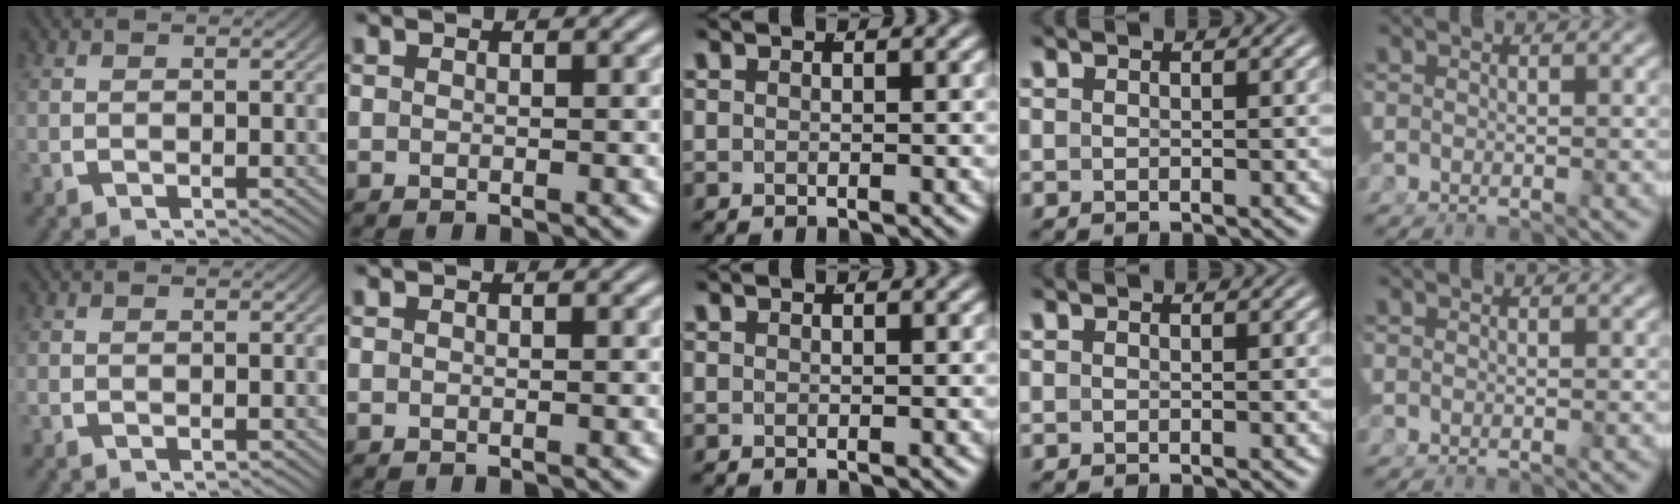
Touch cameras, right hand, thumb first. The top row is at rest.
{}